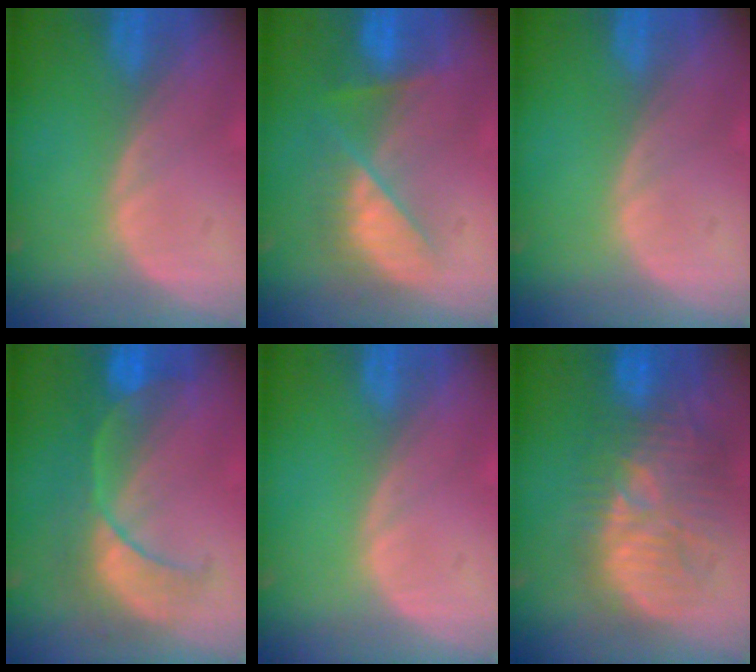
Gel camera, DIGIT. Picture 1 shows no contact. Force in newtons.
{"total": 7.1, "press": 7.0, "slide": 1.4}
{"total": 0.0}
{"total": 8.1, "press": 8.0, "slide": 1.5}
{"total": 0.0}
{"total": 11.4, "press": 11.2, "slide": 2.4}